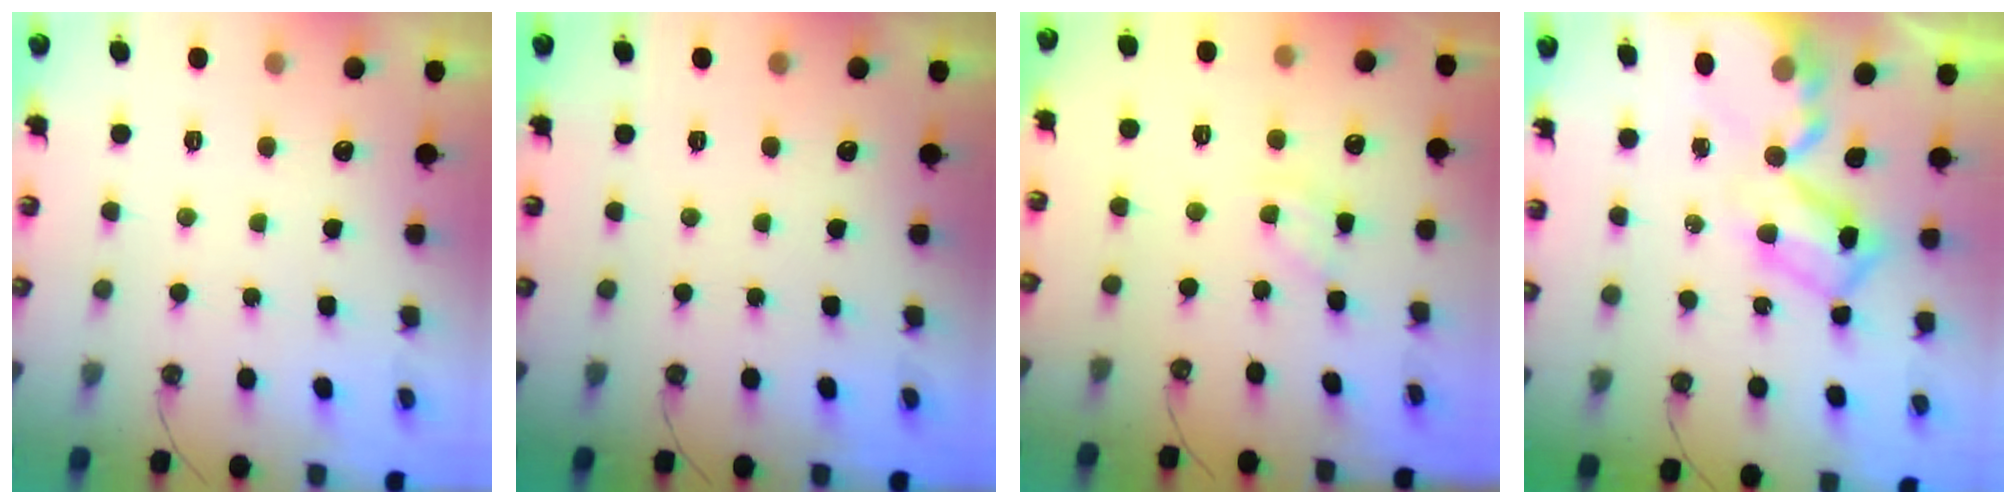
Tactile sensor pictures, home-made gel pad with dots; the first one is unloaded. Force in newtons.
{"total": 0.0}
{"total": 3.4, "press": 3.4, "slide": 0.2}
{"total": 8.2, "press": 8.2, "slide": 0.7}